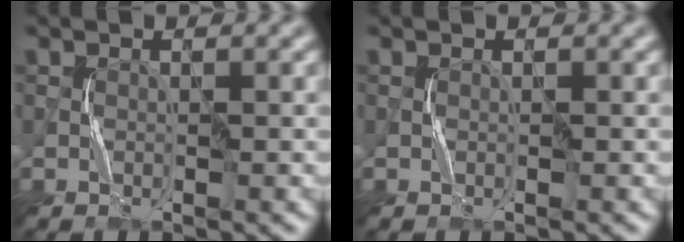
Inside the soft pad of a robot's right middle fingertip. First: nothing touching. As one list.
[{"total": 0.0}]